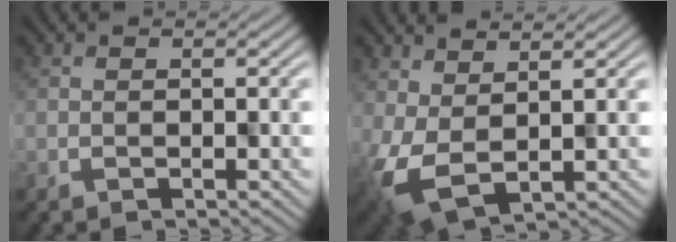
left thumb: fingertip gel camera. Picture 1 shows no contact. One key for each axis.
{"total": 6.1, "fx": 0.5, "fy": 3.6, "fz": 4.9, "tx": -0.120, "ty": -0.021, "tz": 0.023}